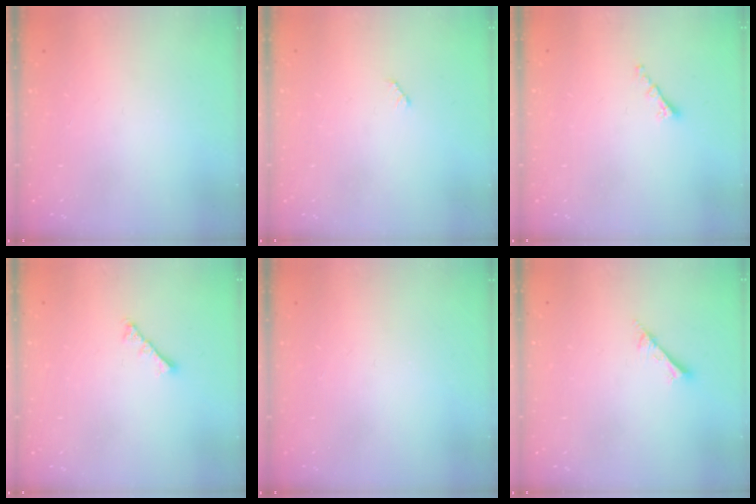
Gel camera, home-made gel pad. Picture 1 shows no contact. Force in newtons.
{"total": 2.5, "press": 2.4, "slide": 0.4}
{"total": 1.6, "press": 1.6, "slide": 0.0}
{"total": 2.9, "press": 2.8, "slide": 0.5}
{"total": 0.0}
{"total": 1.8, "press": 1.8, "slide": 0.0}